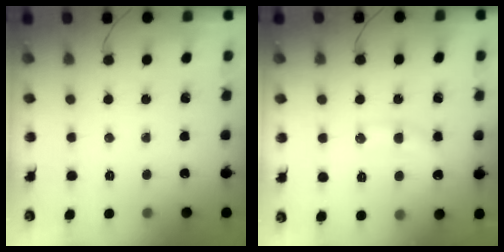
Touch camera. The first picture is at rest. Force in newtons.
{"total": 13.5, "press": 13.5, "slide": 1.0}